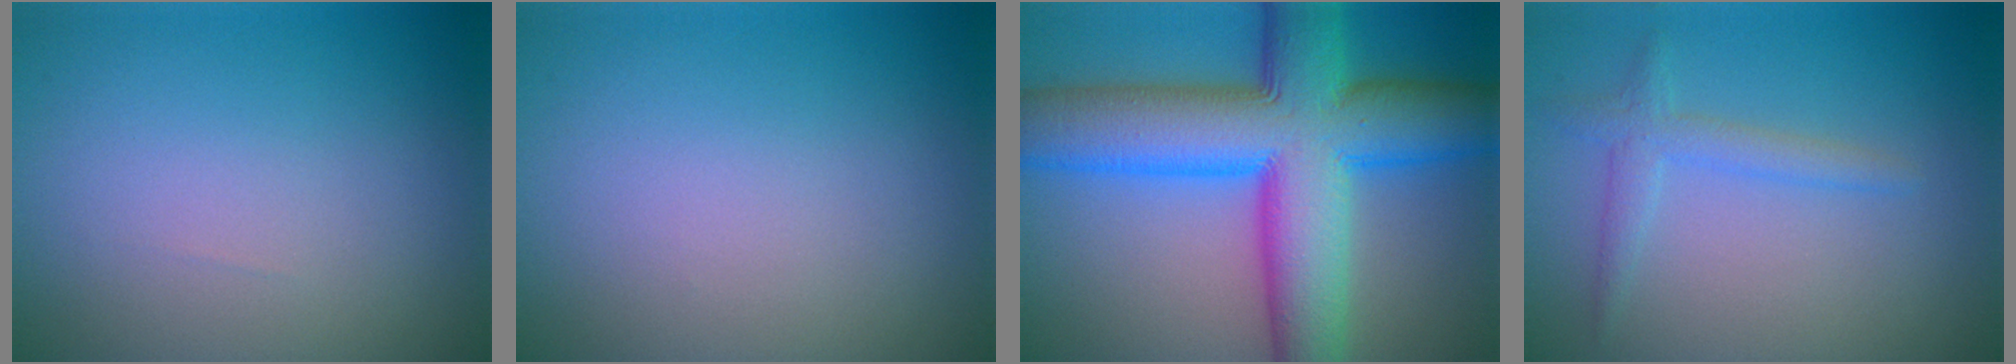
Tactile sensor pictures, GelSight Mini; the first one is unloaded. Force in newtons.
{"total": 0.0}
{"total": 14.3, "press": 14.3, "slide": 0.3}
{"total": 2.0, "press": 2.0, "slide": 0.1}